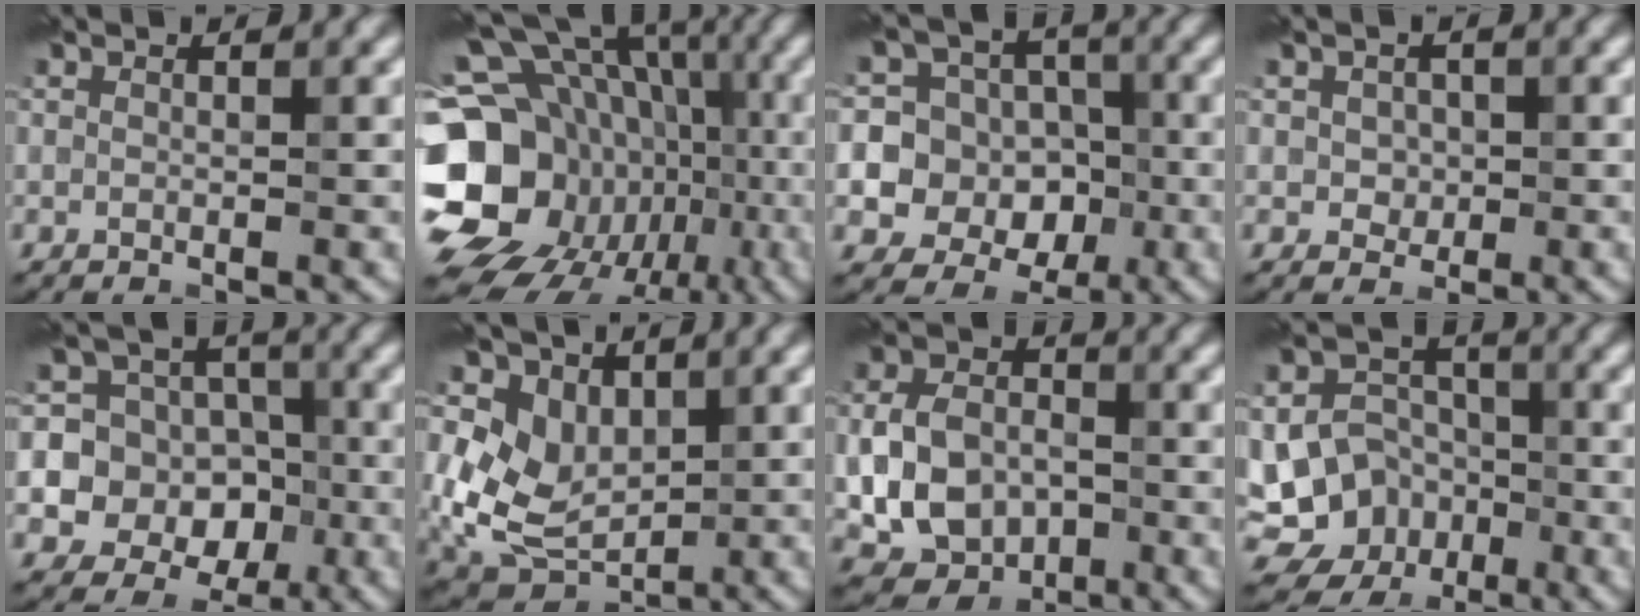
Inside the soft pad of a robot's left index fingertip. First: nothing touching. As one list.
[{"total": 22.8, "force": [-5.4, 19.8, 10.0], "torque": [-0.177, 0.003, -0.116]}, {"total": 12.6, "force": [-1.2, 12.2, 3.0], "torque": [-0.105, 0.021, -0.037]}, {"total": 1.6, "force": [0.1, 1.4, 0.8], "torque": [-0.013, -0.003, 0.000]}, {"total": 13.5, "force": [-2.0, 12.9, 3.3], "torque": [-0.107, 0.013, -0.045]}, {"total": 10.3, "force": [2.5, 7.6, 6.4], "torque": [-0.133, 0.016, 0.041]}, {"total": 7.2, "force": [-1.7, 5.5, 4.4], "torque": [-0.086, -0.004, -0.039]}, {"total": 11.8, "force": [-4.2, 10.5, 3.4], "torque": [-0.046, -0.016, -0.073]}]